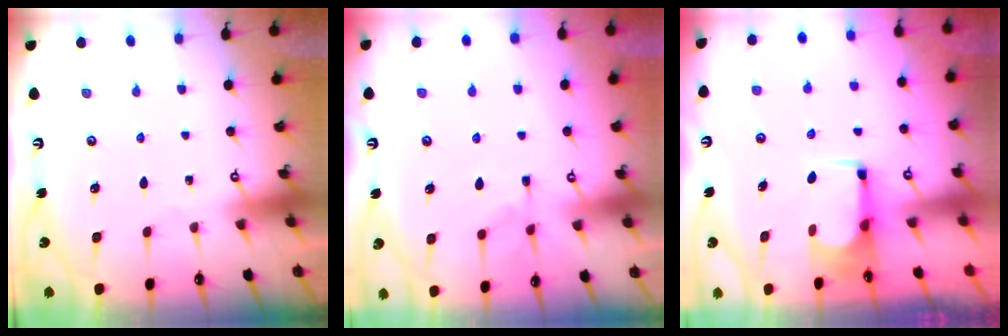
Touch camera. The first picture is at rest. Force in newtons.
{"total": 1.7, "press": 0.7, "slide": 1.5}
{"total": 1.8, "press": 1.7, "slide": 0.3}